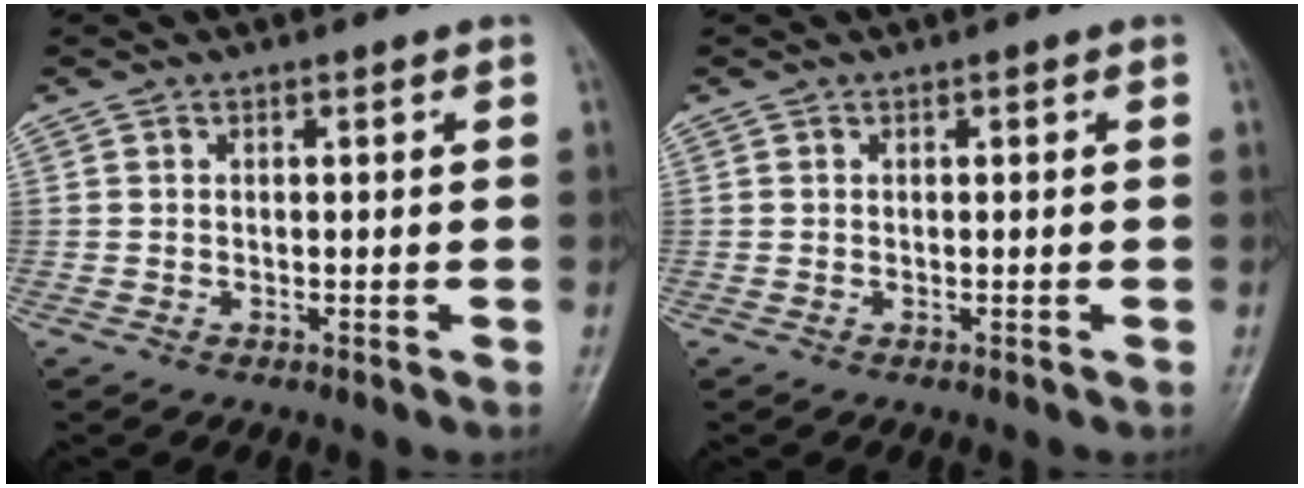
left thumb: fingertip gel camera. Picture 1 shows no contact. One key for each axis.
{"total": 0.0}